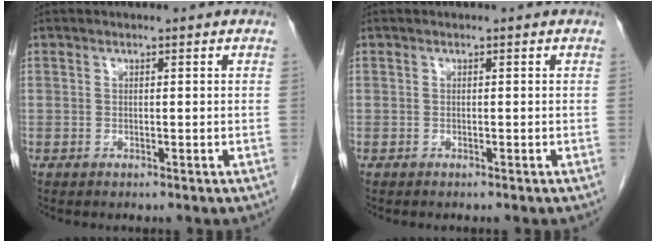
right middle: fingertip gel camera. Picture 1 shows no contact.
{"total": 1.4, "force": [-1.3, 0.2, 0.6], "torque": [-0.009, -0.001, -0.015]}